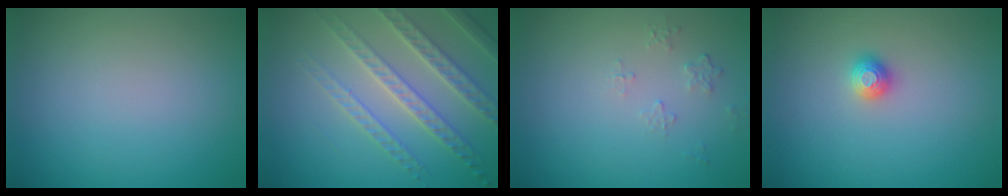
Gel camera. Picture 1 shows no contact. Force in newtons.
{"total": 4.2, "press": 4.1, "slide": 0.9}
{"total": 0.7, "press": 0.5, "slide": 0.5}
{"total": 1.1, "press": 1.1, "slide": 0.2}